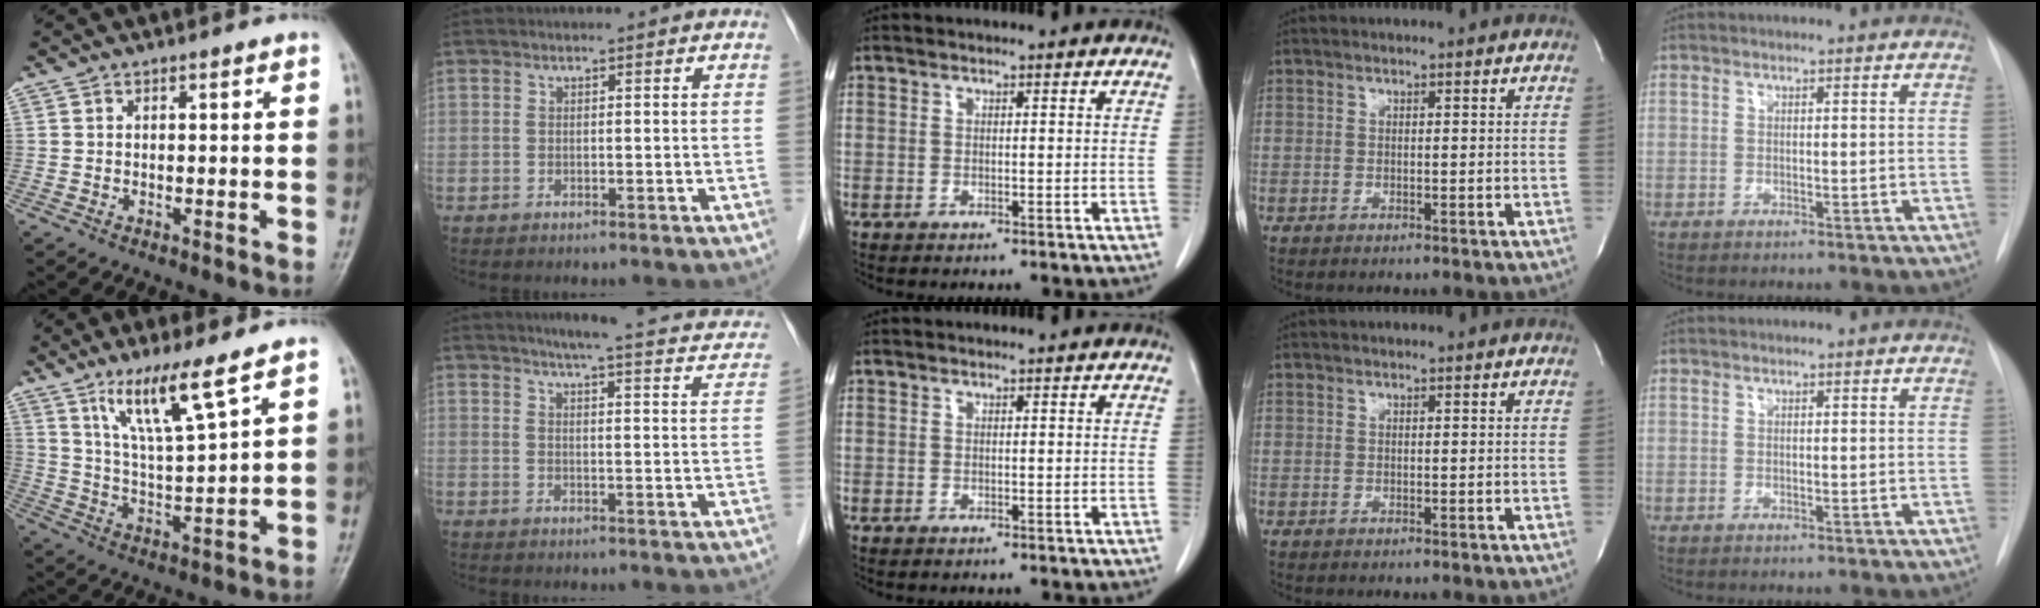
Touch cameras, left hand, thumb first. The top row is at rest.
{"thumb": {"total": 10.5, "force": [6.9, 0.9, 8.0], "torque": [-0.147, -0.044, 0.136]}, "index": {"total": 18.0, "force": [15.8, 2.2, 8.3], "torque": [-0.095, -0.016, 0.172]}}